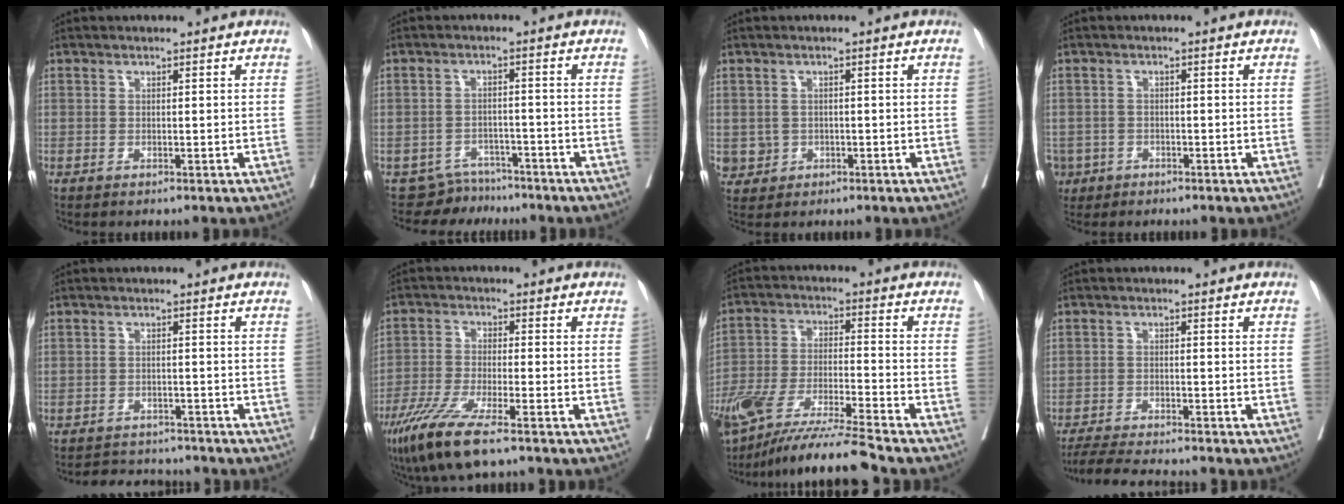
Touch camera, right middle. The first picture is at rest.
{"total": 4.6, "force": [-4.1, 1.6, -1.3], "torque": [0.019, 0.015, -0.064]}
{"total": 3.0, "force": [-0.5, 2.9, 0.4], "torque": [0.001, 0.006, -0.002]}
{"total": 5.4, "force": [-3.1, 4.4, 0.9], "torque": [-0.029, 0.003, -0.050]}
{"total": 6.3, "force": [-6.0, 1.6, 0.7], "torque": [-0.010, 0.002, -0.083]}
{"total": 9.8, "force": [-6.6, 1.1, 7.2], "torque": [-0.144, -0.028, -0.118]}
{"total": 15.7, "force": [-13.1, -0.4, 8.7], "torque": [-0.175, -0.033, -0.238]}
{"total": 7.3, "force": [-6.8, 0.1, 2.7], "torque": [-0.045, -0.021, -0.113]}